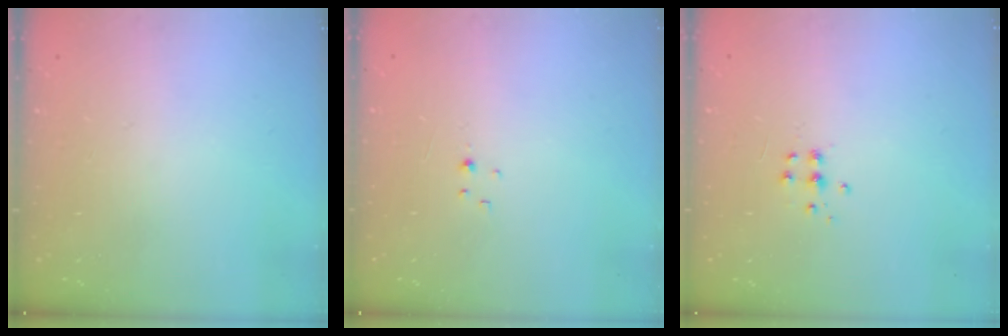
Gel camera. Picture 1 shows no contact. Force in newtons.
{"total": 1.1, "press": 1.1, "slide": 0.2}
{"total": 4.4, "press": 4.4, "slide": 0.4}